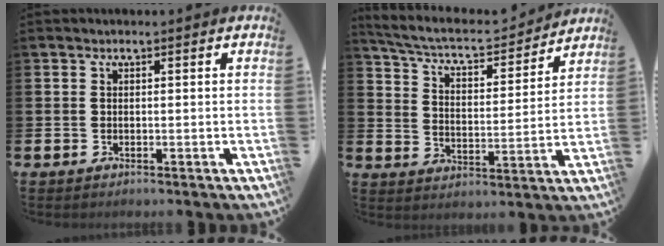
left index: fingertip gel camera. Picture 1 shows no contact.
{"total": 6.3, "force": [5.8, 1.5, 2.1], "torque": [-0.073, -0.043, 0.094]}